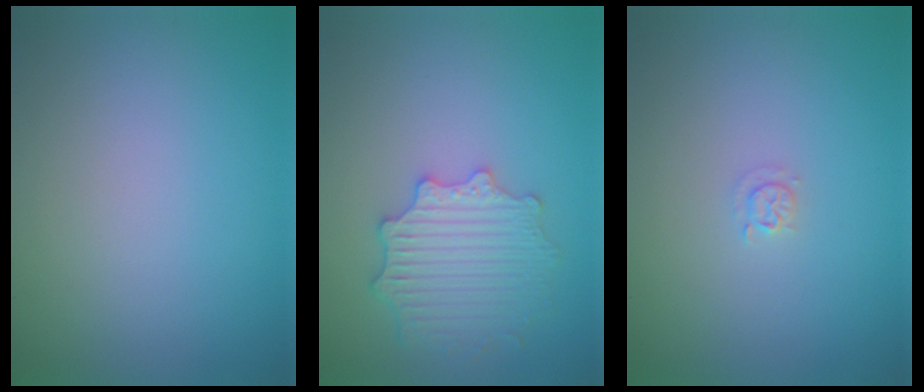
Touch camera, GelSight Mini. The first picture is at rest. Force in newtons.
{"total": 4.5, "press": 4.1, "slide": 1.7}
{"total": 0.9, "press": 0.9, "slide": 0.1}